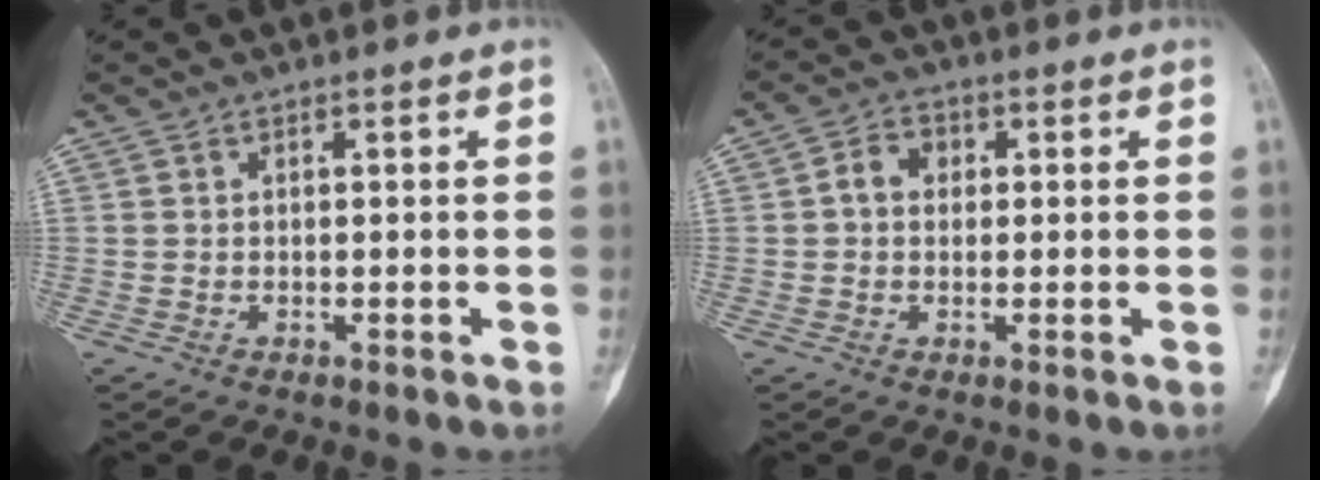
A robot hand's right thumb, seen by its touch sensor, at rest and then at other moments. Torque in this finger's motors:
{"motor_torque": [0.29, 0.51, 0.22, -0.21, 0.02]}